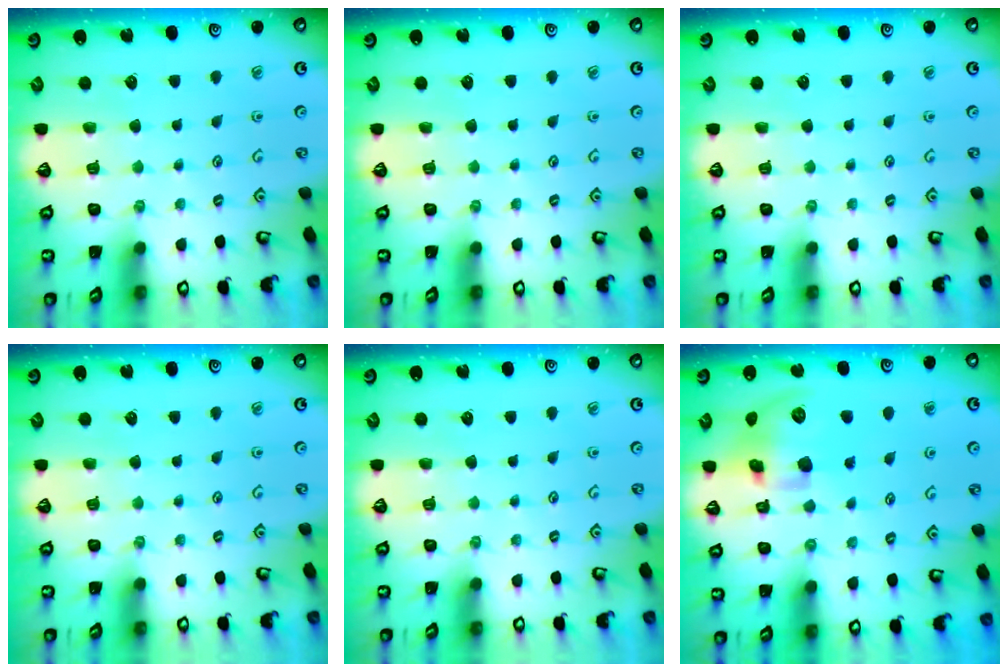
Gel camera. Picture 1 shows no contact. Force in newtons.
{"total": 0.0}
{"total": 0.0}
{"total": 0.0}
{"total": 0.0}
{"total": 12.9, "press": 12.7, "slide": 2.2}